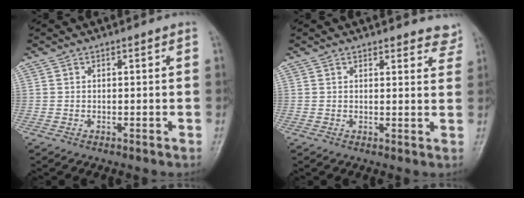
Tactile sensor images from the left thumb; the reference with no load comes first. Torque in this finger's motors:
{"motor_torque": [0.01, -0.07, -0.20, -0.21, 0.02]}